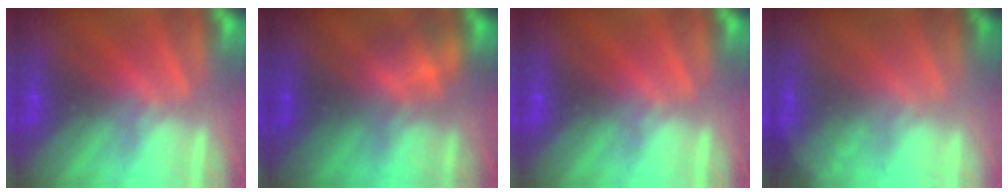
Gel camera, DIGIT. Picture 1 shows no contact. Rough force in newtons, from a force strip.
{"total": 2.3}
{"total": 0.0}
{"total": 1.9}